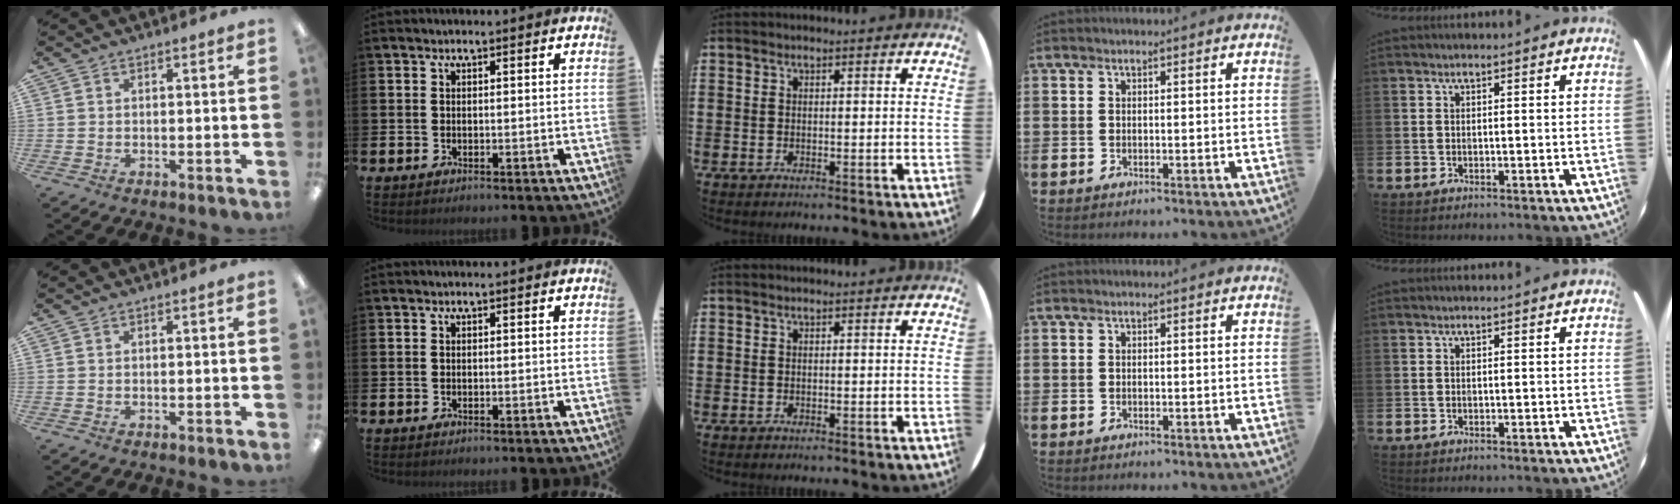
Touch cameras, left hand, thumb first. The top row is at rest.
{}